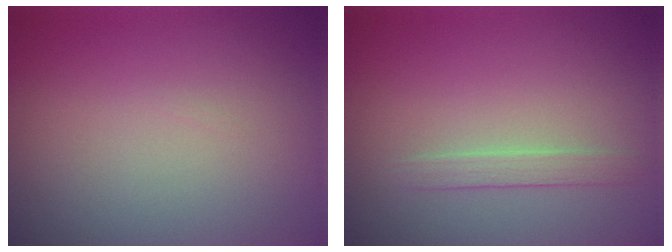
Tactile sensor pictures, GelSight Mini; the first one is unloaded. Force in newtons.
{"total": 1.3, "press": 1.3, "slide": 0.1}